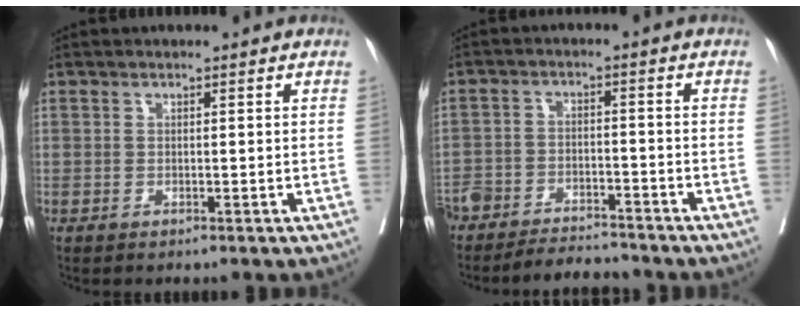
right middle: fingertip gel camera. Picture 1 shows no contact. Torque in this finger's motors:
{"motor_torque": [0.19, -0.19, 0.15, 0.06]}